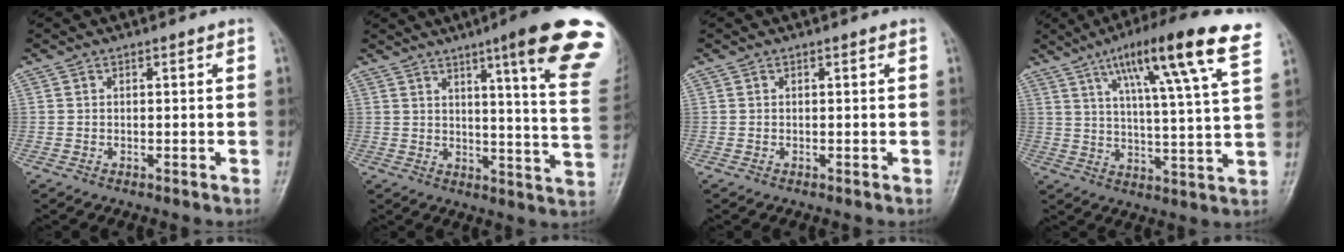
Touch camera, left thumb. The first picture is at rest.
{"total": 20.2, "force": [11.9, 1.5, 16.3], "torque": [-0.193, -0.059, 0.141]}
{"total": 0.0}
{"total": 18.4, "force": [10.0, 1.7, 15.3], "torque": [-0.229, -0.027, 0.148]}